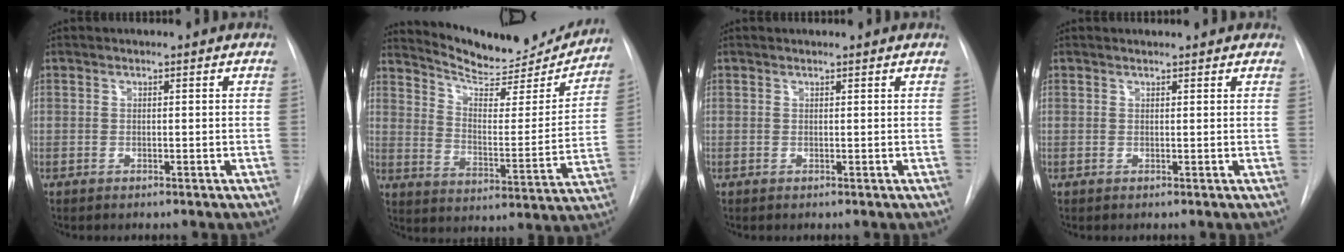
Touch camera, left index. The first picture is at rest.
{"total": 19.1, "force": [18.2, 3.5, 4.8], "torque": [-0.069, -0.045, 0.251]}
{"total": 1.1, "force": [1.1, 0.0, 0.2], "torque": [-0.008, 0.010, 0.016]}
{"total": 3.2, "force": [2.8, 1.0, 1.0], "torque": [-0.014, 0.019, 0.029]}